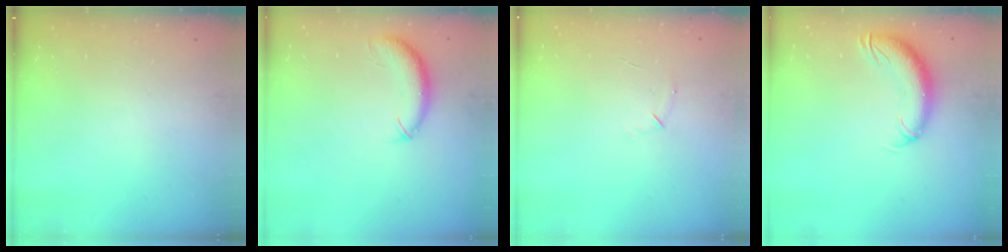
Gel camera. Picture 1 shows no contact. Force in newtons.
{"total": 8.7, "press": 8.6, "slide": 1.6}
{"total": 4.3, "press": 4.1, "slide": 1.1}
{"total": 11.2, "press": 10.8, "slide": 2.9}